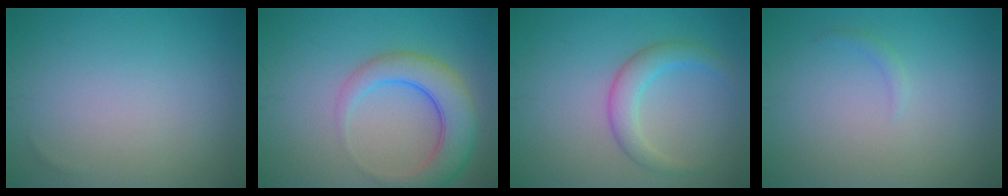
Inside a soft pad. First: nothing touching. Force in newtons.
{"total": 5.7, "press": 5.7, "slide": 0.3}
{"total": 3.0, "press": 3.0, "slide": 0.1}
{"total": 0.7, "press": 0.7, "slide": 0.1}